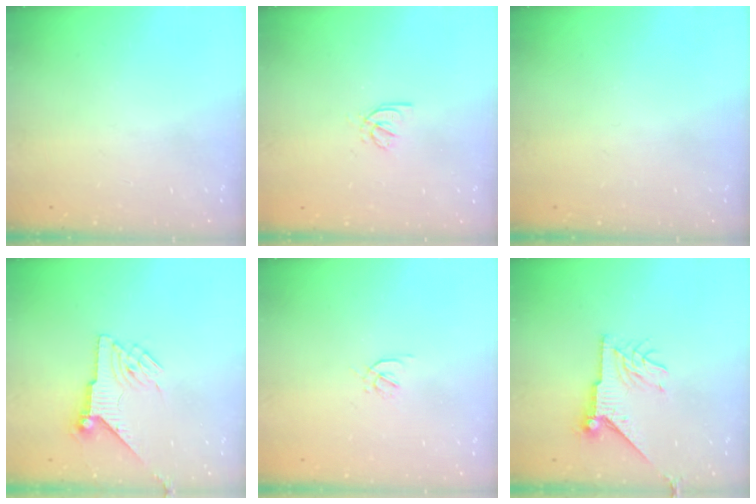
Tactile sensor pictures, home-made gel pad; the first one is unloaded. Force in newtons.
{"total": 3.2, "press": 3.2, "slide": 0.7}
{"total": 0.0}
{"total": 7.3, "press": 7.3, "slide": 0.7}
{"total": 1.6, "press": 1.6, "slide": 0.4}
{"total": 8.8, "press": 8.8, "slide": 0.1}